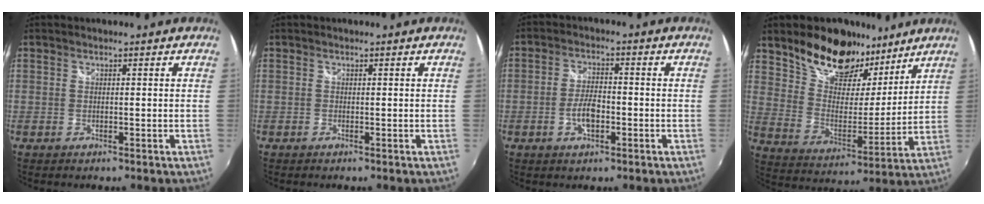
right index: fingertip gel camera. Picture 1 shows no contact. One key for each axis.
{"total": 0.0}
{"total": 5.3, "fx": -1.9, "fy": 2.5, "fz": 4.3, "tx": -0.088, "ty": 0.003, "tz": -0.032}
{"total": 18.3, "fx": 13.0, "fy": 9.9, "fz": 8.3, "tx": -0.161, "ty": 0.024, "tz": 0.233}